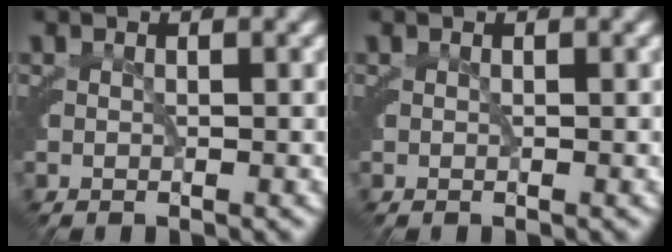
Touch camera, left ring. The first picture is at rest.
{"total": 0.0}